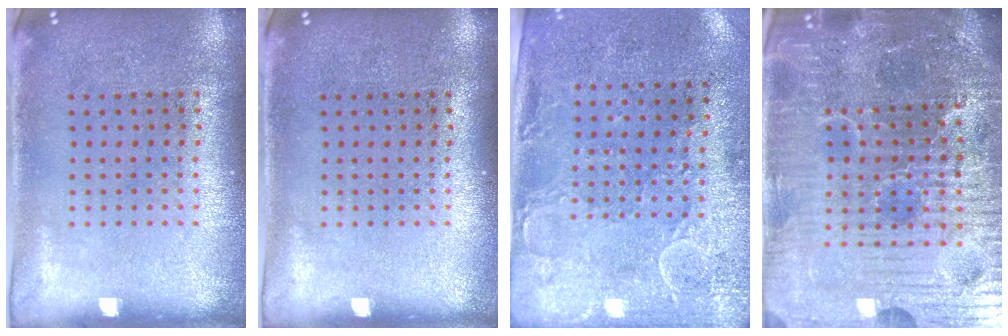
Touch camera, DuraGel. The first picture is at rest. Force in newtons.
{"total": 0.0}
{"total": 3.0, "press": 2.3, "slide": 1.9}
{"total": 7.1, "press": 6.4, "slide": 3.2}